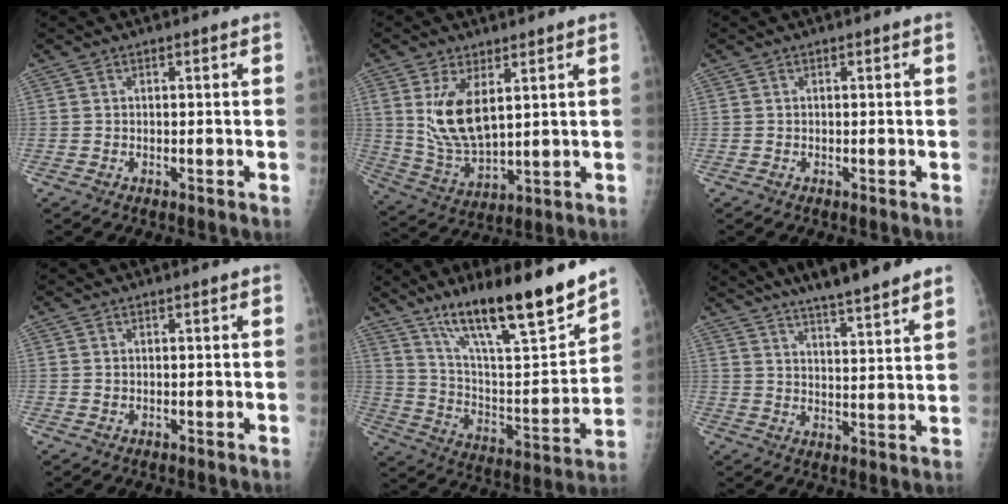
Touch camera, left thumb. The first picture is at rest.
{"total": 11.4, "force": [3.8, 5.7, 9.1], "torque": [-0.163, -0.023, 0.090]}
{"total": 0.0}
{"total": 0.5, "force": [0.3, 0.3, 0.3], "torque": [-0.002, -0.002, 0.005]}
{"total": 22.7, "force": [16.6, 4.1, 14.9], "torque": [-0.219, -0.084, 0.288]}
{"total": 16.3, "force": [12.8, 2.1, 9.7], "torque": [-0.130, -0.042, 0.189]}